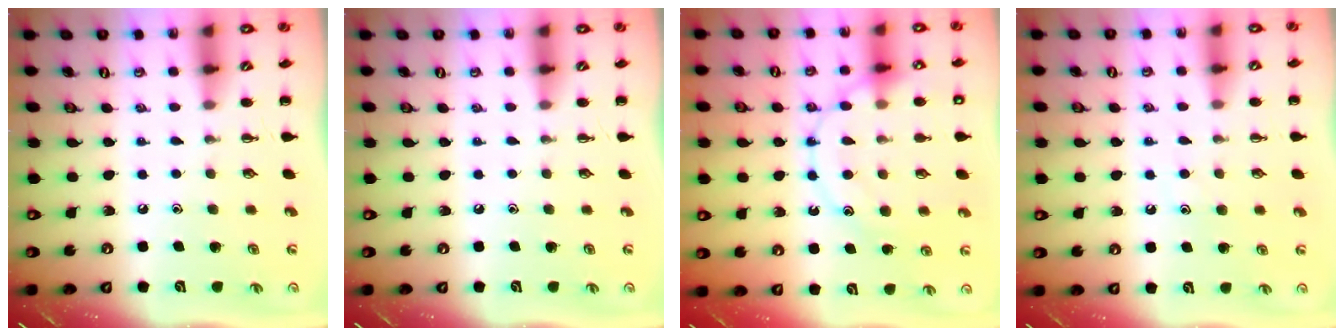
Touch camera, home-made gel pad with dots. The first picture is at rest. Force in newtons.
{"total": 0.0}
{"total": 17.1, "press": 17.1, "slide": 1.1}
{"total": 6.4, "press": 6.3, "slide": 1.1}